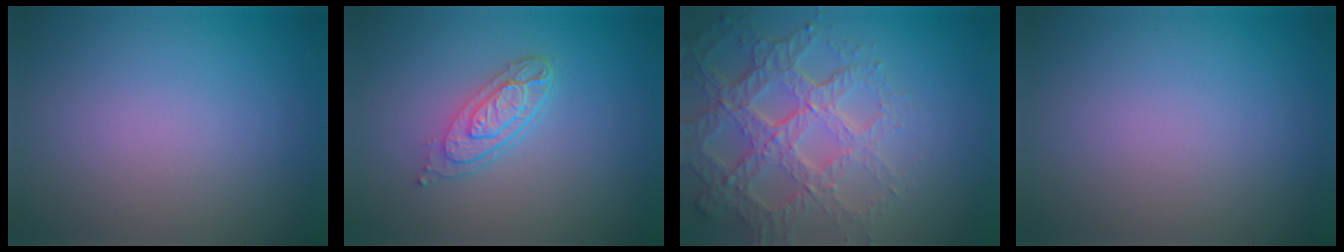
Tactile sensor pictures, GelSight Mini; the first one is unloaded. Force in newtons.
{"total": 3.9, "press": 2.9, "slide": 2.7}
{"total": 7.7, "press": 5.3, "slide": 5.5}
{"total": 0.0}